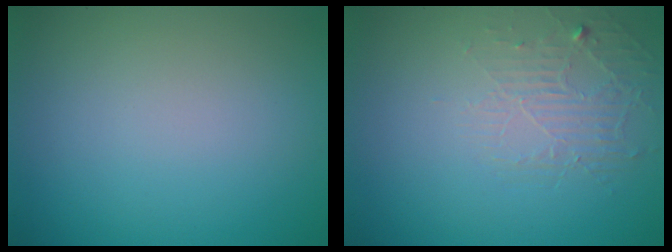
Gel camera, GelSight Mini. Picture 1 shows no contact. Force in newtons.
{"total": 1.8, "press": 0.8, "slide": 1.6}